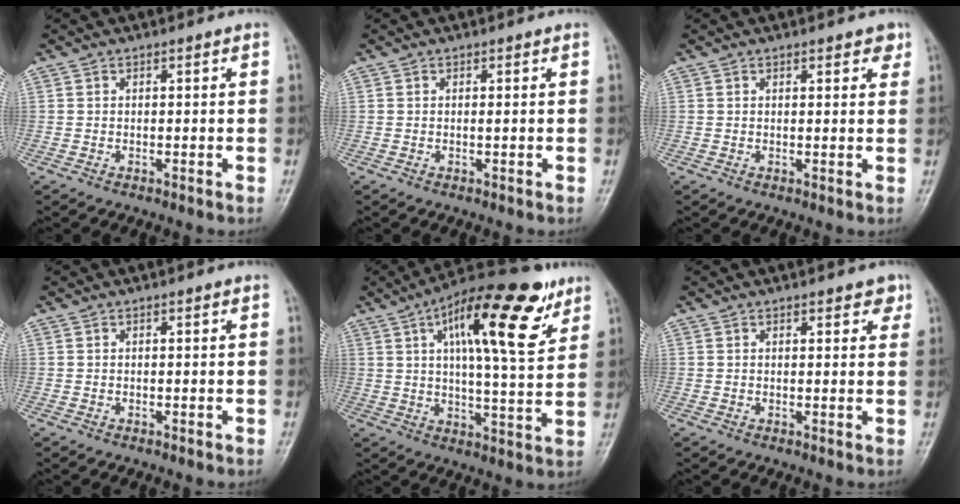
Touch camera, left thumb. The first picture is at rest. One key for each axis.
{"total": 0.0}
{"total": 2.8, "fx": 1.8, "fy": 1.2, "fz": 1.7, "tx": -0.008, "ty": -0.007, "tz": 0.019}
{"total": 0.0}
{"total": 19.7, "fx": 9.4, "fy": 6.3, "fz": 16.1, "tx": -0.220, "ty": -0.021, "tz": 0.140}
{"total": 3.1, "fx": 2.0, "fy": 1.5, "fz": 1.9, "tx": -0.004, "ty": -0.007, "tz": 0.022}